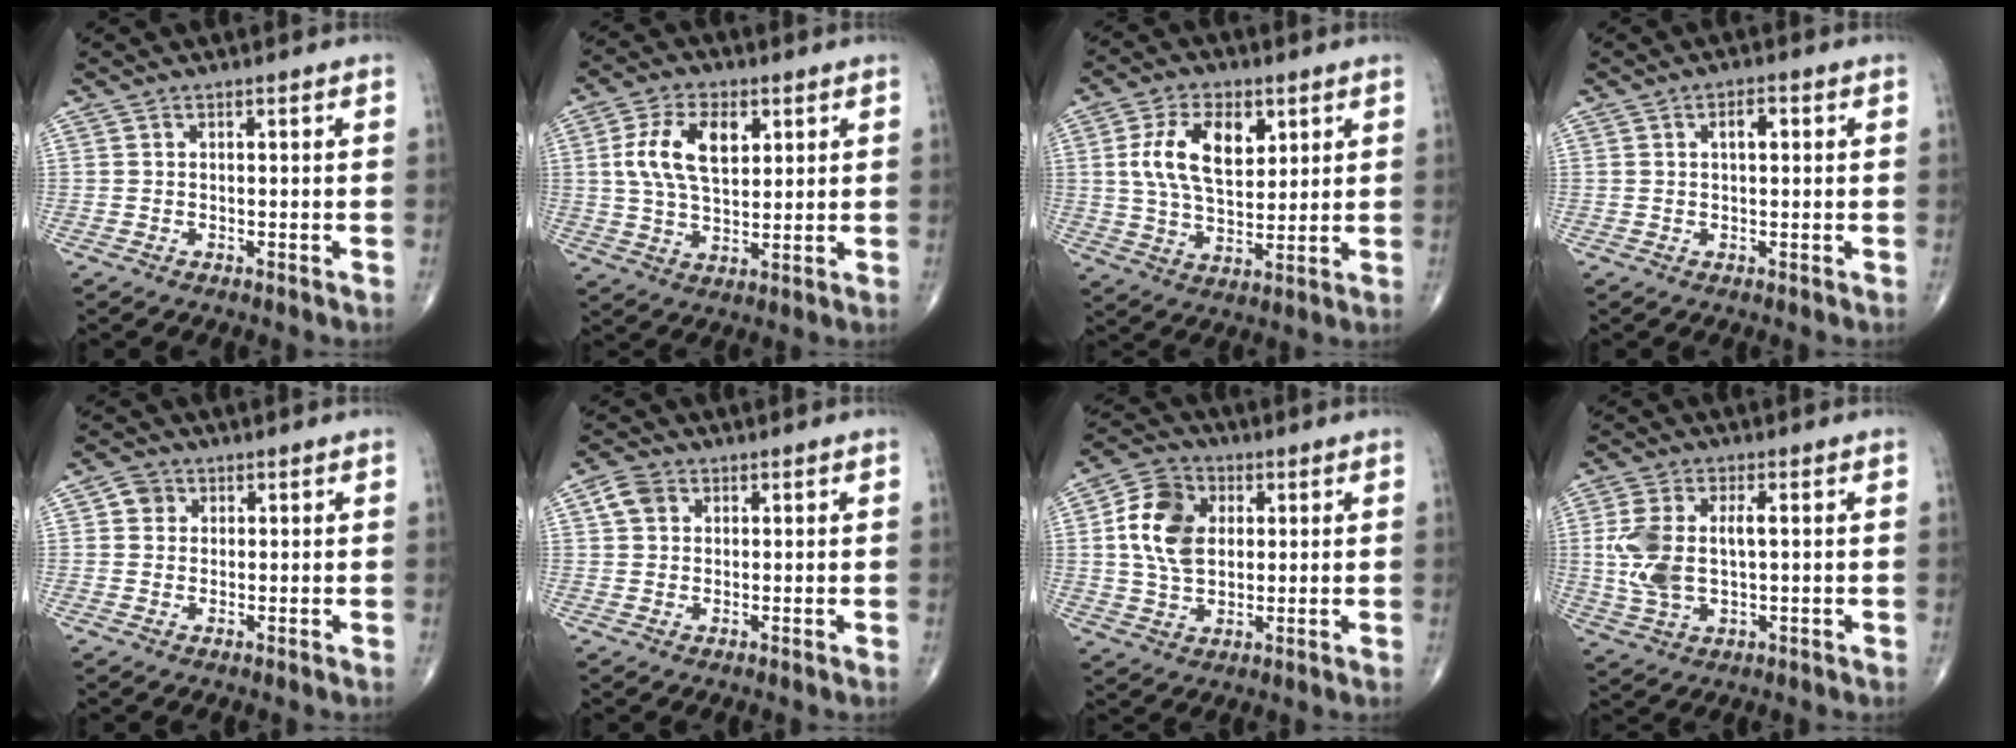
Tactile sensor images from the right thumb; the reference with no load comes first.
{"total": 11.7, "force": [3.2, 6.6, 9.1], "torque": [-0.161, -0.004, 0.059]}
{"total": 13.0, "force": [3.9, 7.4, 9.9], "torque": [-0.163, -0.011, 0.074]}
{"total": 2.7, "force": [0.7, 1.2, 2.2], "torque": [-0.034, 0.004, 0.008]}
{"total": 2.8, "force": [0.8, 2.6, 0.9], "torque": [0.000, 0.000, 0.008]}
{"total": 3.9, "force": [1.3, 3.1, 2.0], "torque": [-0.028, 0.006, 0.022]}
{"total": 11.6, "force": [1.9, 8.3, 7.8], "torque": [-0.133, 0.006, 0.031]}
{"total": 10.4, "force": [0.8, 5.4, 8.9], "torque": [-0.202, 0.005, 0.021]}